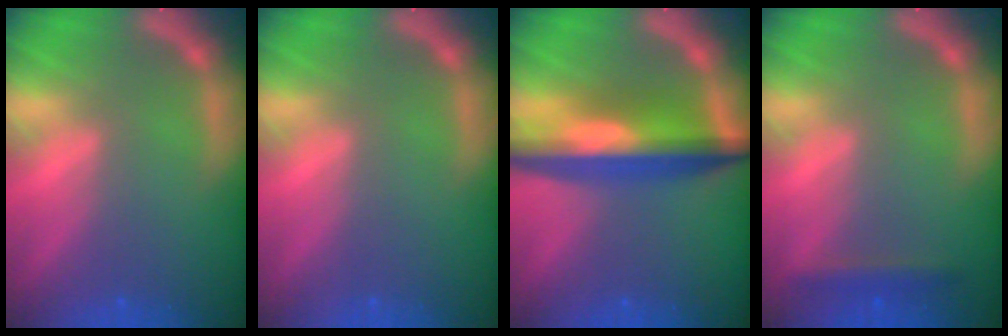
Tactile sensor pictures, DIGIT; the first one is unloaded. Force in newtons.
{"total": 0.0}
{"total": 8.5}
{"total": 1.9}